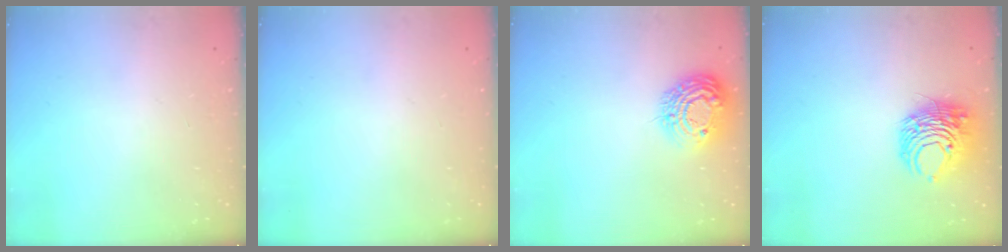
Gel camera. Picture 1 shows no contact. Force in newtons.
{"total": 0.0}
{"total": 13.7, "press": 13.6, "slide": 1.1}
{"total": 9.4, "press": 9.3, "slide": 1.5}